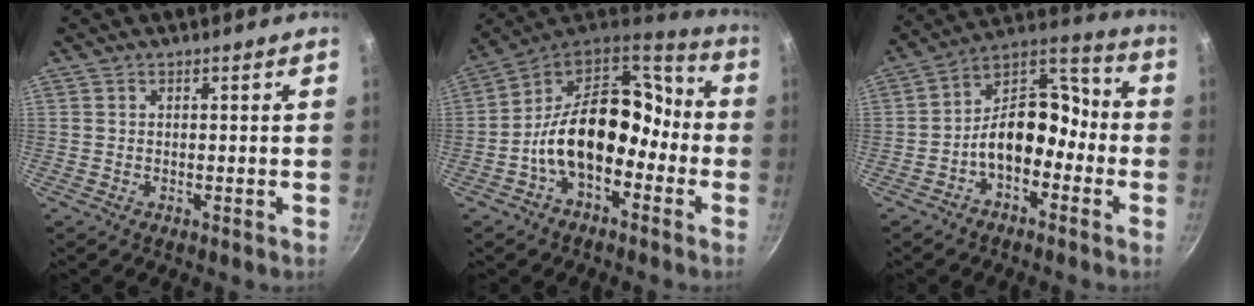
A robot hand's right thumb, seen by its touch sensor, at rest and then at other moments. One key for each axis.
{"total": 17.8, "fx": -4.8, "fy": 11.6, "fz": 12.6, "tx": -0.161, "ty": 0.072, "tz": -0.099}
{"total": 13.0, "fx": -4.1, "fy": 8.6, "fz": 8.9, "tx": -0.099, "ty": 0.073, "tz": -0.084}